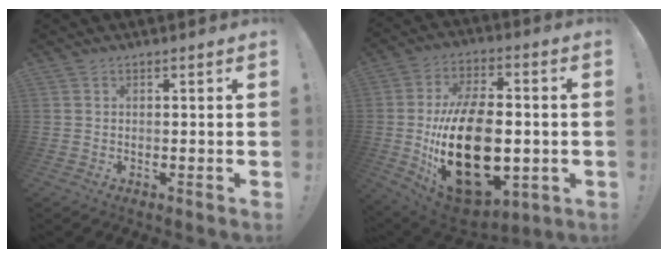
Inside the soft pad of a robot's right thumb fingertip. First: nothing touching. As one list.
[{"total": 29.4, "force": [-4.2, 17.2, 23.4], "torque": [-0.435, 0.012, -0.051]}]